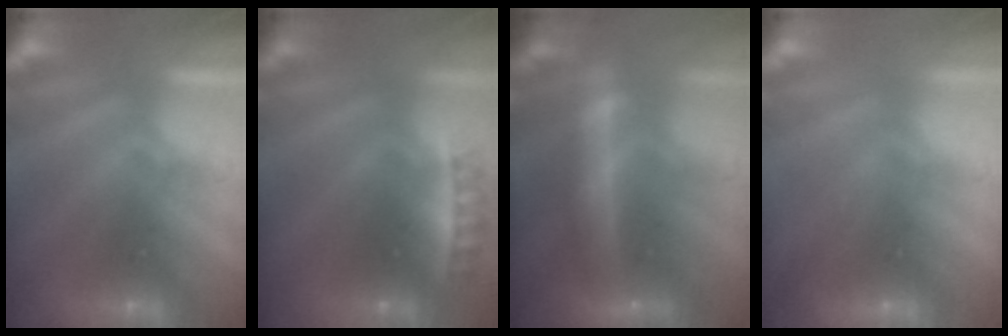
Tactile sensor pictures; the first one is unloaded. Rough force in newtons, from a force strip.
{"total": 2.4}
{"total": 8.8}
{"total": 3.0}